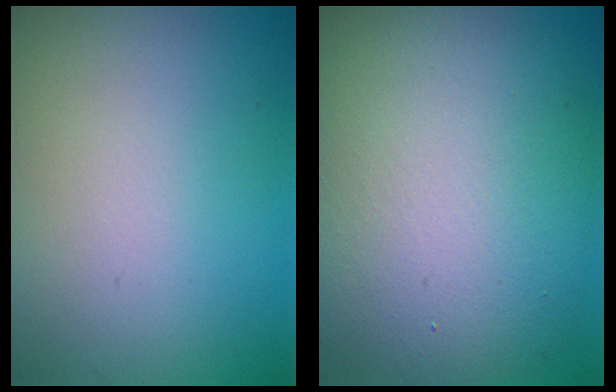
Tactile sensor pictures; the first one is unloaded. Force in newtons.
{"total": 12.7, "press": 12.6, "slide": 0.6}